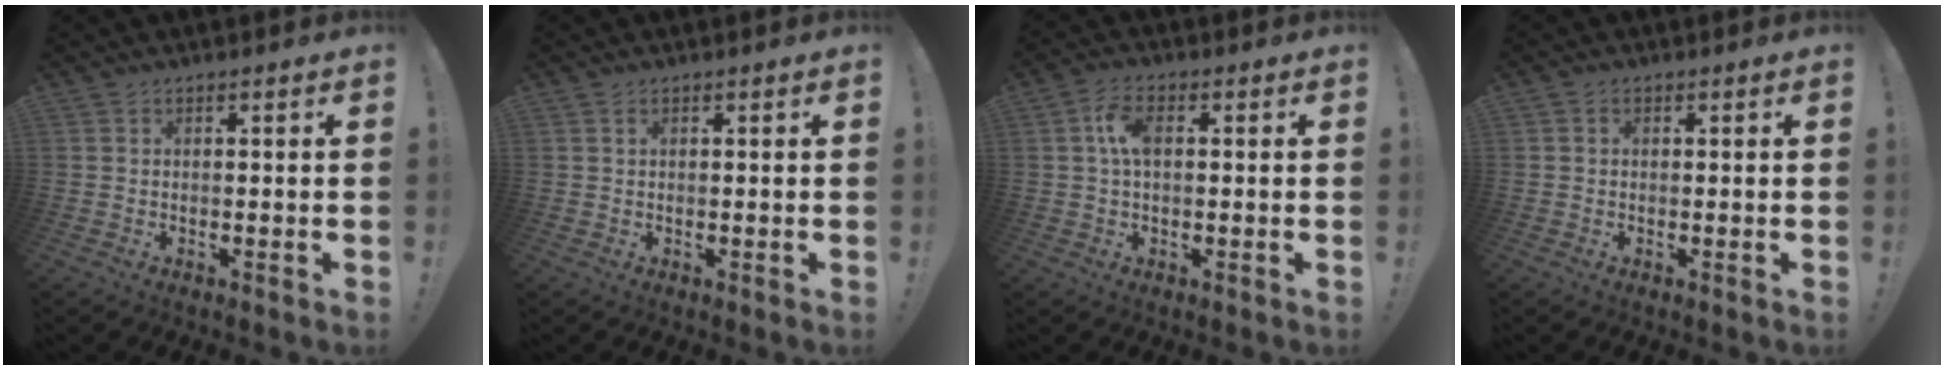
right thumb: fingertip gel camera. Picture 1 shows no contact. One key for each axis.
{"total": 0.8, "fx": 0.6, "fy": 0.4, "fz": 0.5, "tx": -0.002, "ty": -0.002, "tz": 0.009}
{"total": 6.4, "fx": 1.1, "fy": 3.5, "fz": 5.3, "tx": -0.090, "ty": 0.005, "tz": 0.016}
{"total": 0.8, "fx": 0.1, "fy": 0.8, "fz": 0.2, "tx": -0.004, "ty": 0.004, "tz": 0.001}